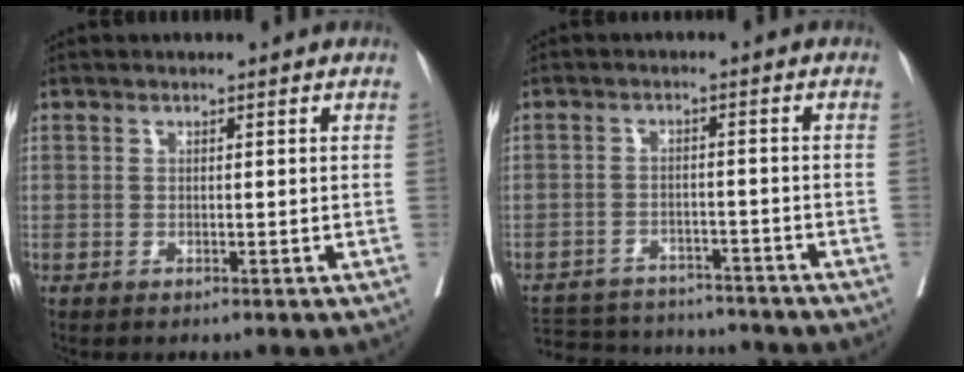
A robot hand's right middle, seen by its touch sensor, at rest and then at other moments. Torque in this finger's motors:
{"motor_torque": [0.32, -0.64, 0.00, 0.01]}